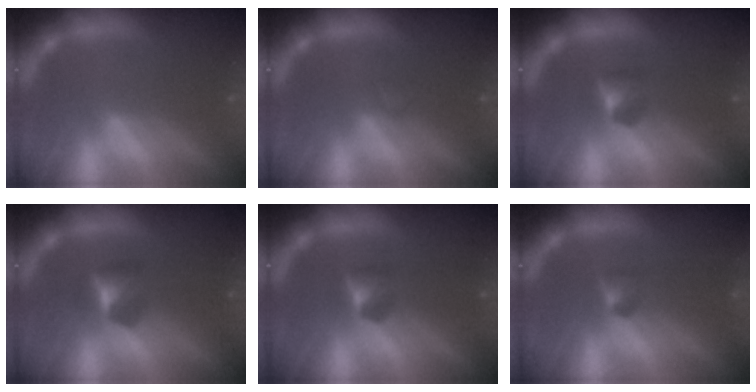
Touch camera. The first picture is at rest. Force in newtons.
{"total": 0.9}
{"total": 1.9}
{"total": 2.4}
{"total": 1.9}
{"total": 1.4}